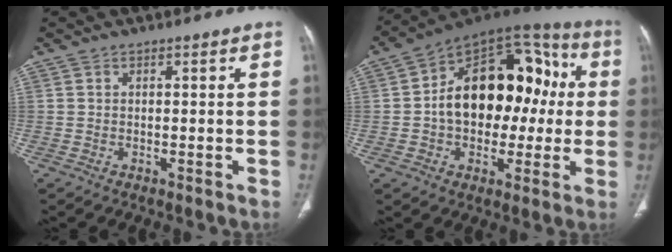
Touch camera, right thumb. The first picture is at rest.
{"total": 23.0, "force": [0.6, 14.9, 17.5], "torque": [-0.225, 0.050, 0.008]}